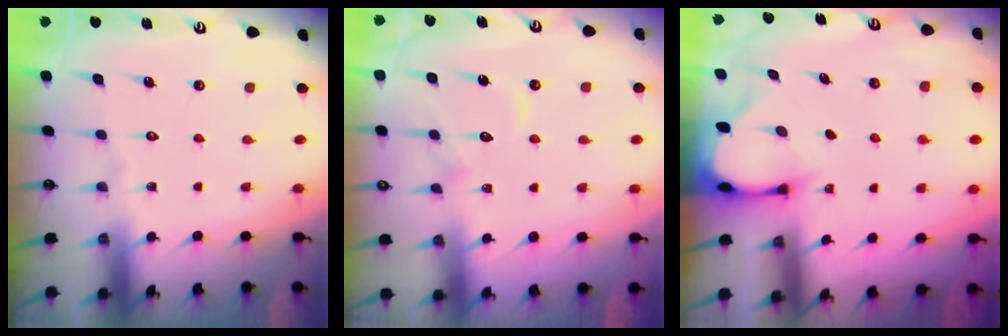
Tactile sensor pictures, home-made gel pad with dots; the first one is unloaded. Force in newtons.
{"total": 7.7, "press": 7.7, "slide": 0.8}
{"total": 2.5, "press": 2.5, "slide": 0.0}